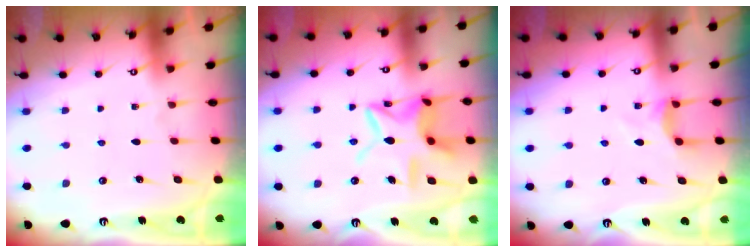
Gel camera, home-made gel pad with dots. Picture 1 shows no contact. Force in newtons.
{"total": 13.8, "press": 13.8, "slide": 1.2}
{"total": 3.7, "press": 3.6, "slide": 0.6}